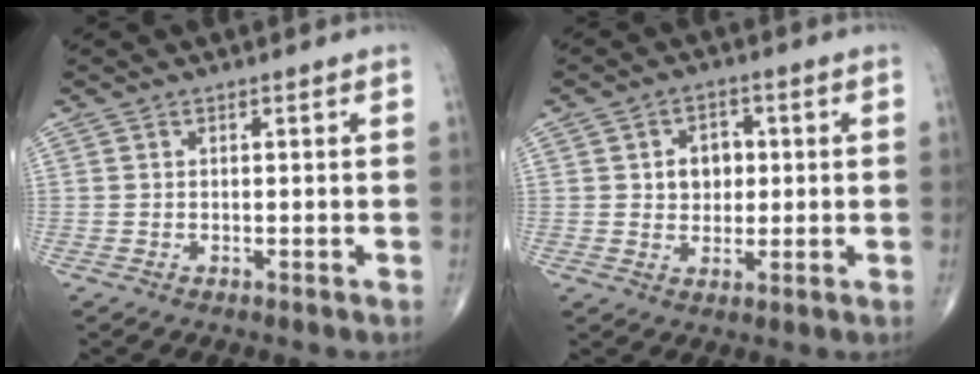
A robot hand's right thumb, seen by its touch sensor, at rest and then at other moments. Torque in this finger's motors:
{"motor_torque": [-0.12, -0.12, 0.33, -0.04, 0.07]}